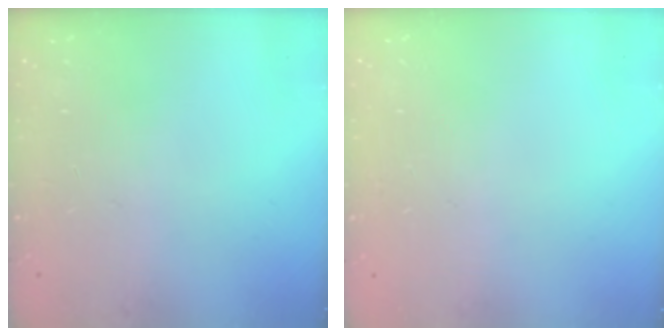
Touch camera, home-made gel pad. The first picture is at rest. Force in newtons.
{"total": 0.0}